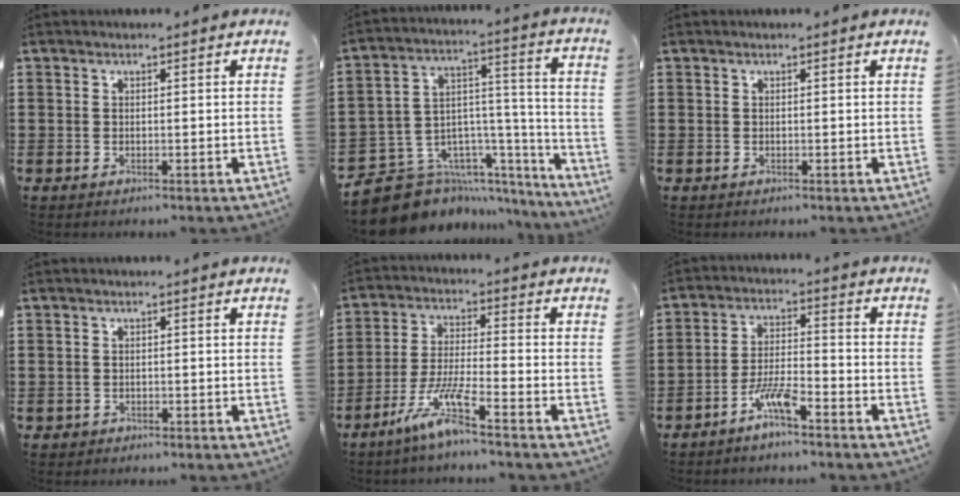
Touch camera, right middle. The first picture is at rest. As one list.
[{"total": 10.3, "force": [-8.4, 5.4, 2.6], "torque": [-0.076, 0.005, -0.156]}, {"total": 0.0}, {"total": 0.7, "force": [-0.6, 0.3, 0.0], "torque": [-0.003, 0.000, -0.014]}, {"total": 7.9, "force": [-5.7, 0.4, 5.5], "torque": [-0.122, -0.013, -0.113]}, {"total": 5.7, "force": [-4.2, 0.6, 3.9], "torque": [-0.093, -0.005, -0.083]}]